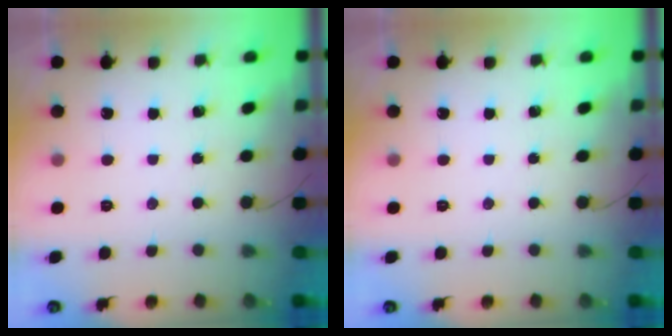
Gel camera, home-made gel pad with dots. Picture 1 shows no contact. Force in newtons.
{"total": 0.0}